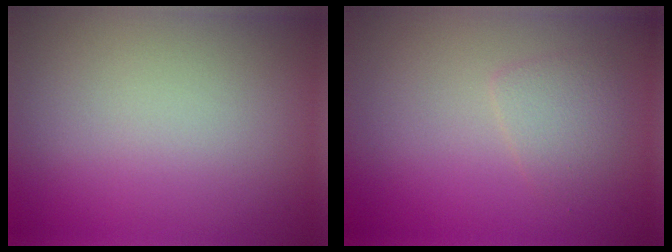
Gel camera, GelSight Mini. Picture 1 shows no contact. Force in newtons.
{"total": 1.8, "press": 1.8, "slide": 0.1}